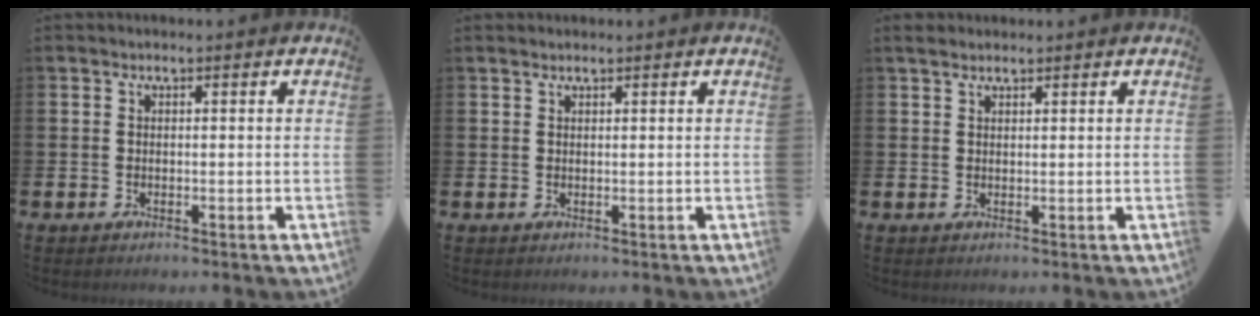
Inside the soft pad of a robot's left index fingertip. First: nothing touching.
{"total": 1.0, "force": [1.0, 0.2, 0.2], "torque": [0.003, 0.000, 0.016]}
{"total": 1.9, "force": [1.7, 0.7, 0.6], "torque": [-0.001, 0.001, 0.028]}